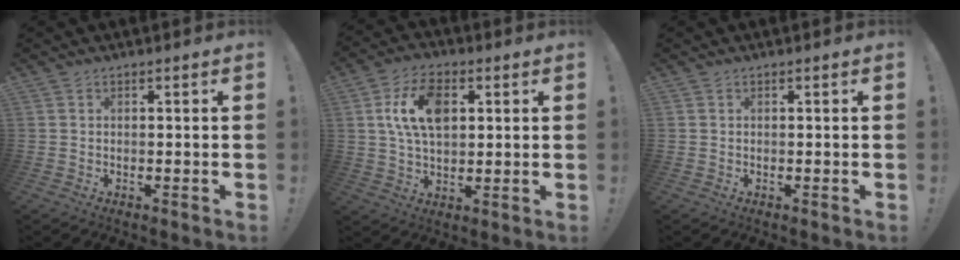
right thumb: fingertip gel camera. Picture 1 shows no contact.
{"total": 12.9, "force": [3.3, 8.0, 9.6], "torque": [-0.173, 0.009, 0.059]}
{"total": 0.0}